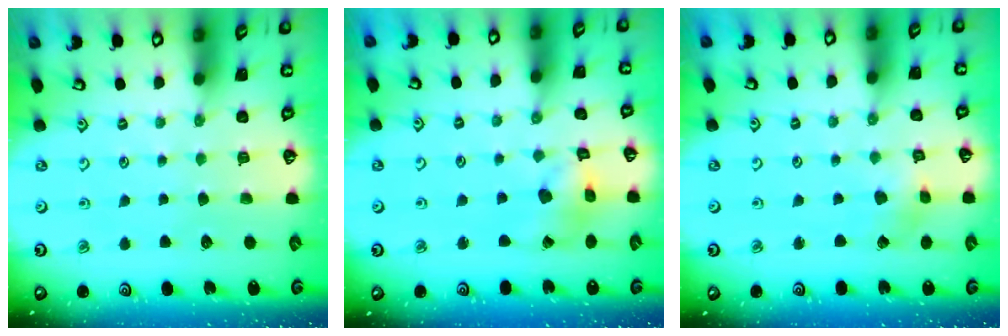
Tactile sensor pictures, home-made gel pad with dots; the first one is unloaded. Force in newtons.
{"total": 8.3, "press": 8.3, "slide": 0.9}
{"total": 1.7, "press": 1.7, "slide": 0.2}